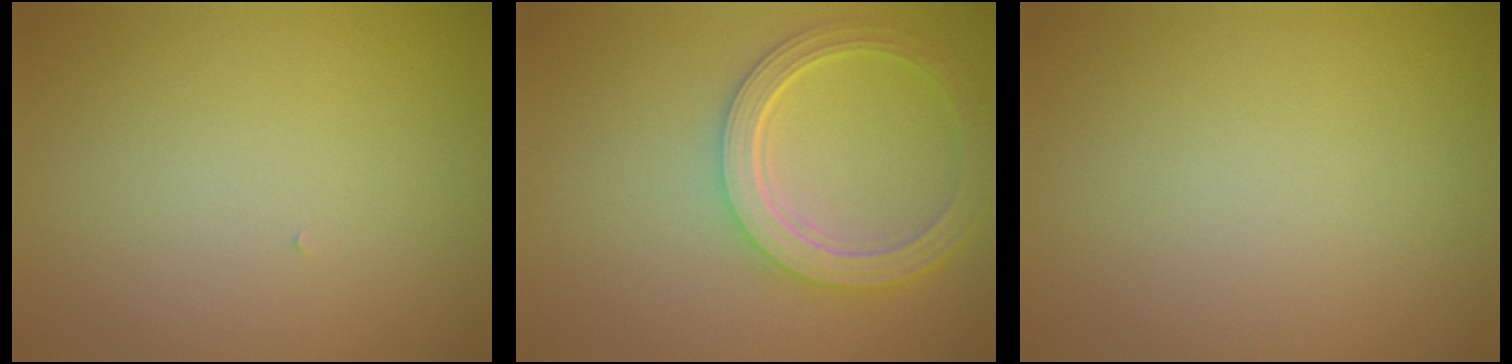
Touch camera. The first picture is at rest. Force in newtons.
{"total": 5.1, "press": 4.0, "slide": 3.1}
{"total": 0.0}